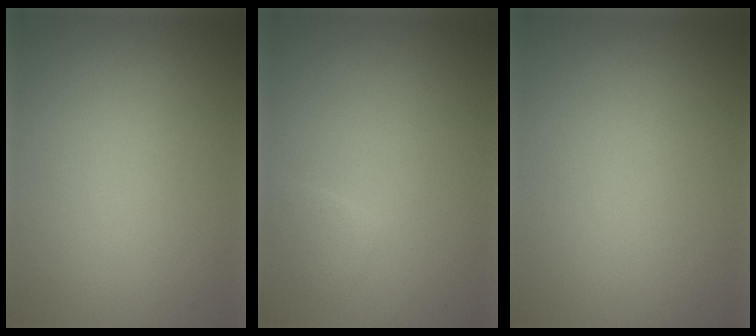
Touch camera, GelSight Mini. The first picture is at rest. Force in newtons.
{"total": 1.2, "press": 1.2, "slide": 0.1}
{"total": 0.0}